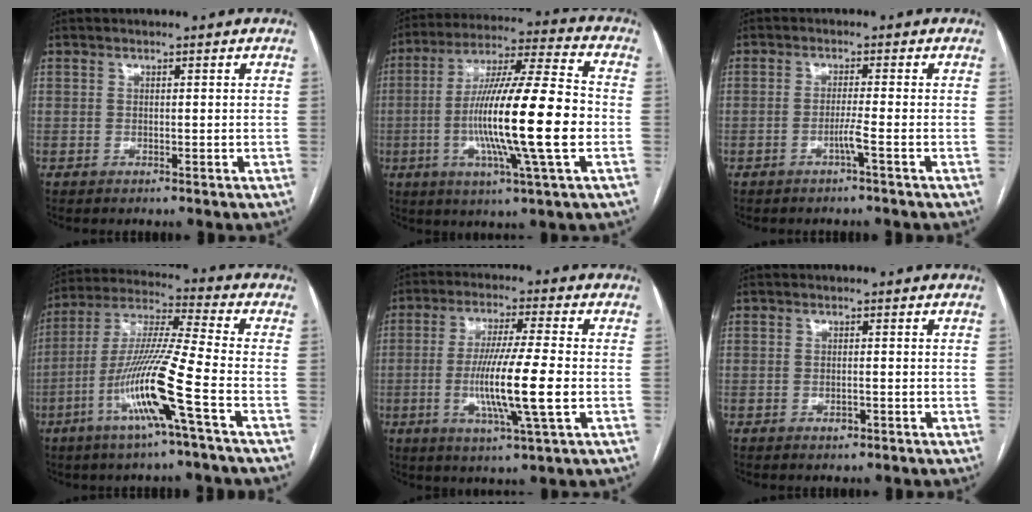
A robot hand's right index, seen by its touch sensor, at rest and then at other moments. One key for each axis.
{"total": 18.7, "fx": -3.0, "fy": 0.4, "fz": 18.4, "tx": -0.329, "ty": -0.006, "tz": -0.058}
{"total": 2.1, "fx": -1.1, "fy": -0.7, "fz": 1.7, "tx": -0.033, "ty": -0.002, "tz": -0.022}
{"total": 14.5, "fx": -5.7, "fy": -1.1, "fz": 13.3, "tx": -0.268, "ty": -0.007, "tz": -0.113}
{"total": 12.0, "fx": -2.1, "fy": -0.1, "fz": 11.8, "tx": -0.222, "ty": -0.014, "tz": -0.042}
{"total": 1.3, "fx": -0.6, "fy": 0.5, "fz": 1.0, "tx": -0.019, "ty": -0.001, "tz": -0.005}